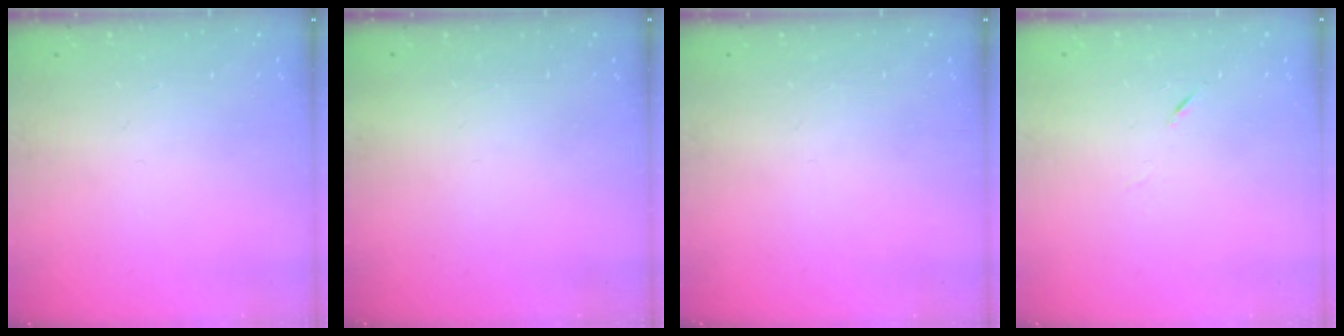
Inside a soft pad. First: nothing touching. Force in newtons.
{"total": 1.5, "press": 1.5, "slide": 0.1}
{"total": 0.0}
{"total": 3.8, "press": 3.6, "slide": 1.1}